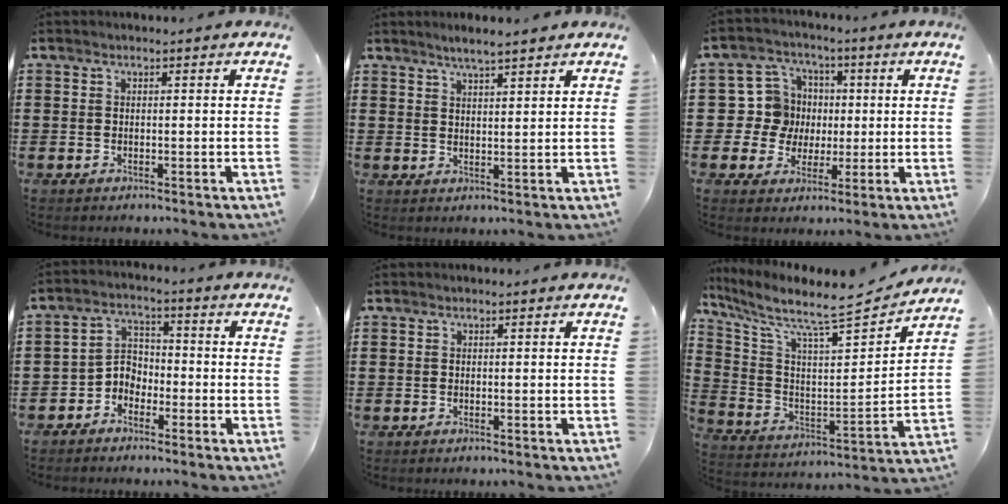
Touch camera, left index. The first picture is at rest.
{"total": 3.1, "force": [2.7, 0.1, 1.5], "torque": [-0.034, 0.002, 0.049]}
{"total": 8.3, "force": [1.1, 8.1, 1.4], "torque": [-0.066, 0.010, 0.025]}
{"total": 3.7, "force": [-2.9, 2.1, 0.8], "torque": [-0.024, 0.011, -0.064]}
{"total": 0.0}
{"total": 7.9, "force": [7.0, 1.4, 3.5], "torque": [-0.095, -0.058, 0.110]}